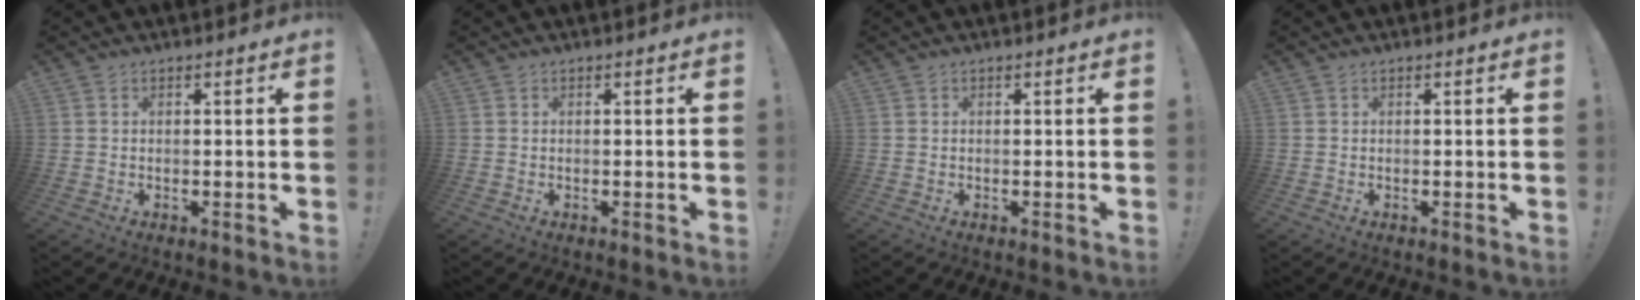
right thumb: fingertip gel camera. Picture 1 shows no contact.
{"total": 0.0}
{"total": 0.0}
{"total": 0.0}